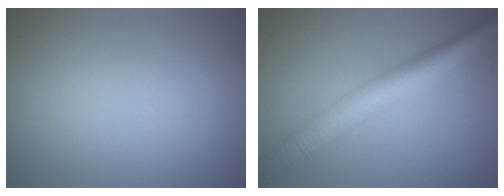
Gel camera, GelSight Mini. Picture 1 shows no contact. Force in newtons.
{"total": 5.9, "press": 5.9, "slide": 0.1}